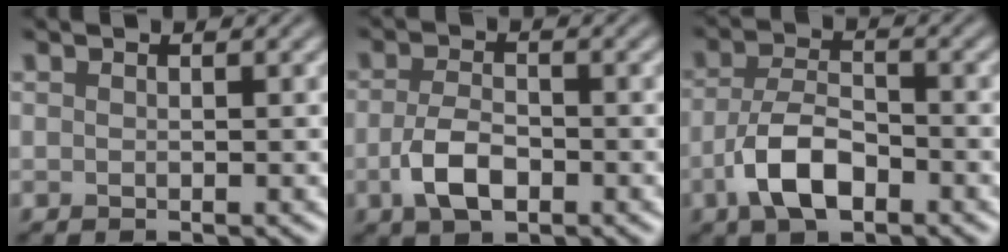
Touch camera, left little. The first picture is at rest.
{"total": 3.6, "force": [-1.4, 1.9, 2.7], "torque": [-0.061, -0.003, -0.031]}
{"total": 5.3, "force": [-2.5, 2.5, 3.9], "torque": [-0.079, 0.000, -0.053]}